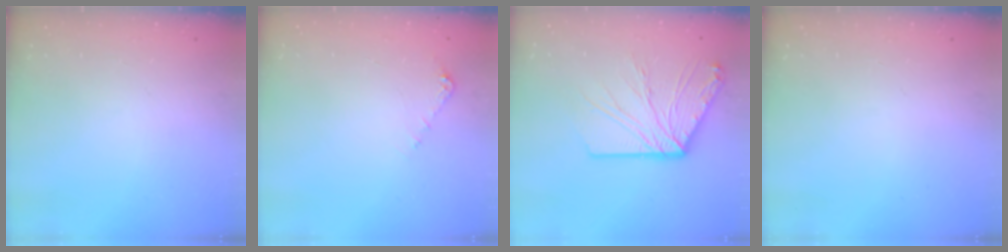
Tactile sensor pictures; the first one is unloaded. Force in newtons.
{"total": 5.8, "press": 5.8, "slide": 0.8}
{"total": 16.4, "press": 16.4, "slide": 1.2}
{"total": 0.0}